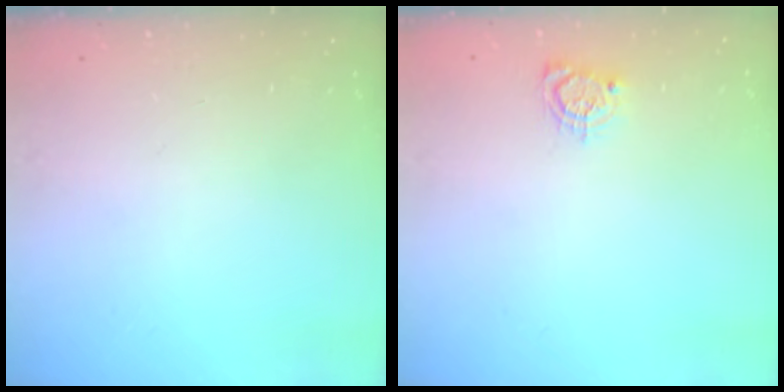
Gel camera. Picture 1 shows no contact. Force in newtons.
{"total": 4.3, "press": 4.2, "slide": 0.4}